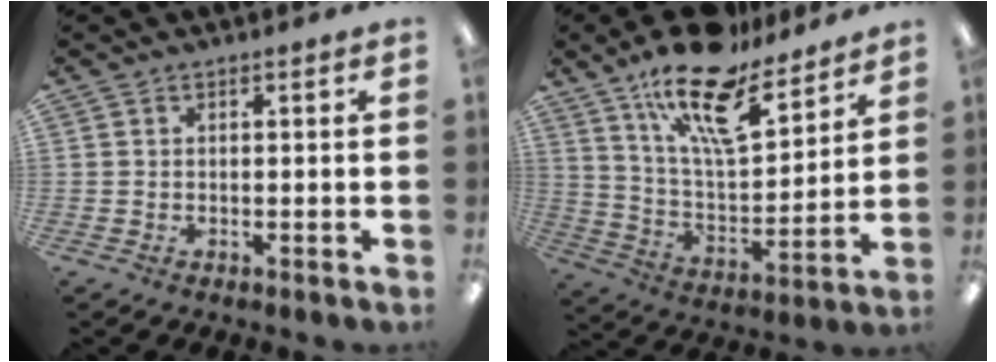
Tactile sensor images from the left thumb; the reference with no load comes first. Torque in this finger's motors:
{"motor_torque": [0.62, 0.34, 1.44, -1.33, 0.47]}